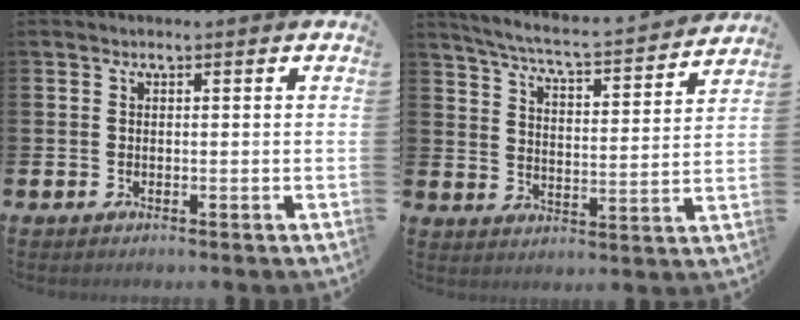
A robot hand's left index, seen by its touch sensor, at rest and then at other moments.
{"total": 5.7, "force": [5.3, 0.2, 1.9], "torque": [-0.062, -0.046, 0.086]}